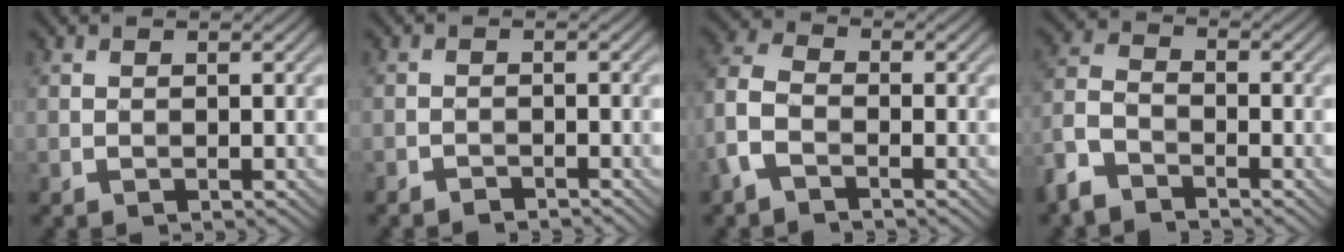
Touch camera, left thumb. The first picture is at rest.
{"total": 1.4, "force": [-1.3, 0.2, 0.3], "torque": [-0.003, 0.000, -0.026]}
{"total": 5.2, "force": [-2.7, 2.7, 3.6], "torque": [-0.096, 0.002, -0.073]}
{"total": 5.9, "force": [-4.5, 2.5, 2.9], "torque": [-0.071, -0.003, -0.110]}